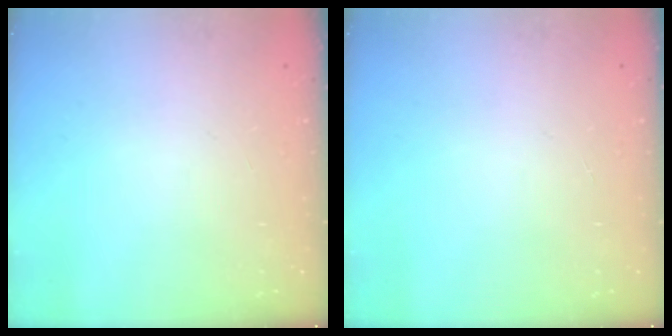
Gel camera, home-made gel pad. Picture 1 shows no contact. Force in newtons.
{"total": 0.0}